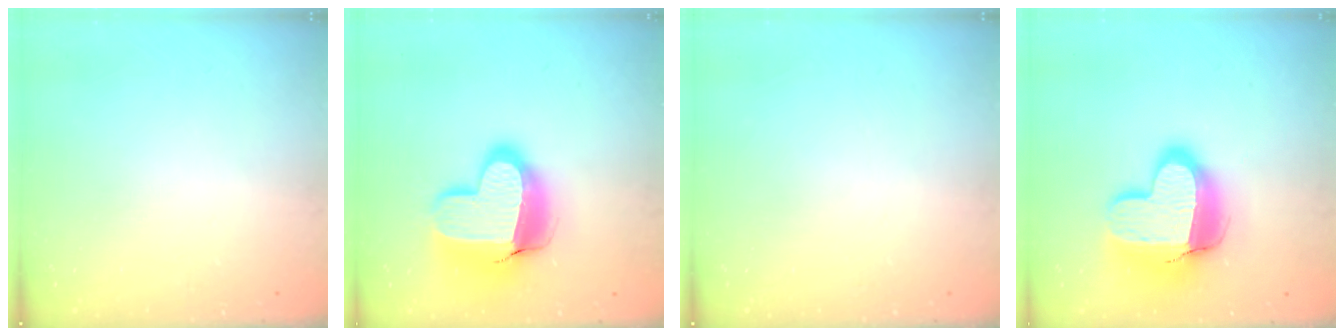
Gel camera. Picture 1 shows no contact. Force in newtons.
{"total": 19.2, "press": 19.2, "slide": 1.5}
{"total": 0.0}
{"total": 16.9, "press": 16.8, "slide": 1.4}